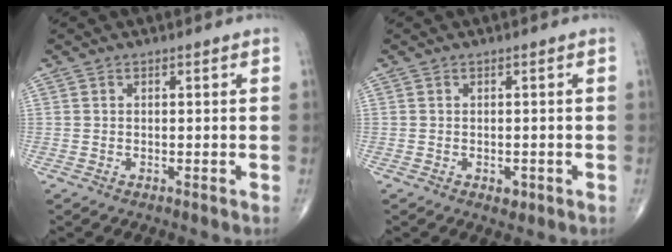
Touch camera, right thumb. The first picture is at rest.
{"total": 1.4, "force": [-0.6, 1.0, 0.8], "torque": [-0.006, 0.001, -0.004]}